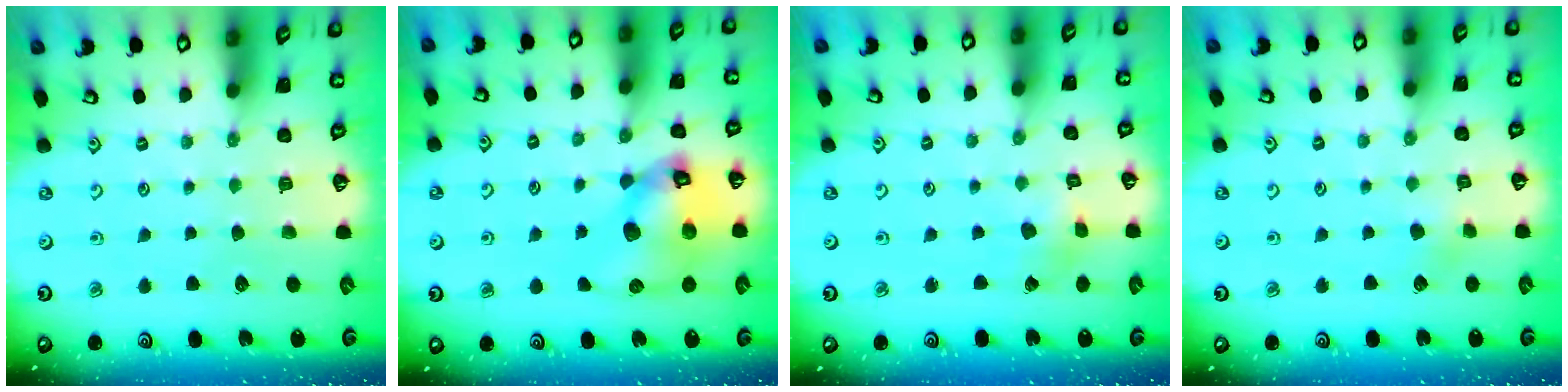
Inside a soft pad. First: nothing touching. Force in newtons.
{"total": 14.9, "press": 14.7, "slide": 2.0}
{"total": 2.0, "press": 2.0, "slide": 0.3}
{"total": 3.6, "press": 3.5, "slide": 0.9}